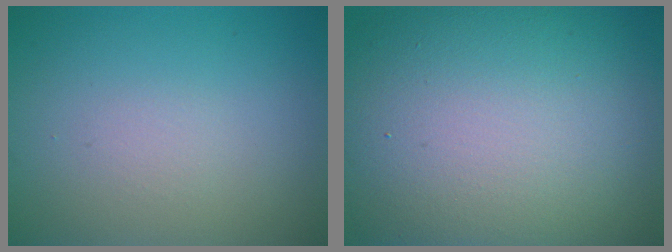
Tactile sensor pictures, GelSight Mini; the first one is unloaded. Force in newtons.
{"total": 16.3, "press": 16.2, "slide": 1.2}